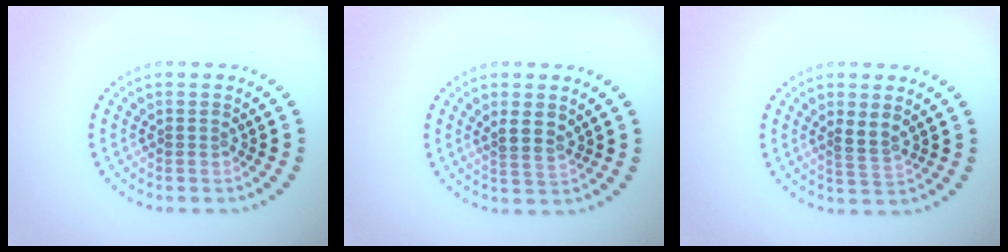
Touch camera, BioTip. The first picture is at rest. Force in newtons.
{"total": 1.8, "press": 1.5, "slide": 1.1}
{"total": 1.8, "press": 1.6, "slide": 0.9}